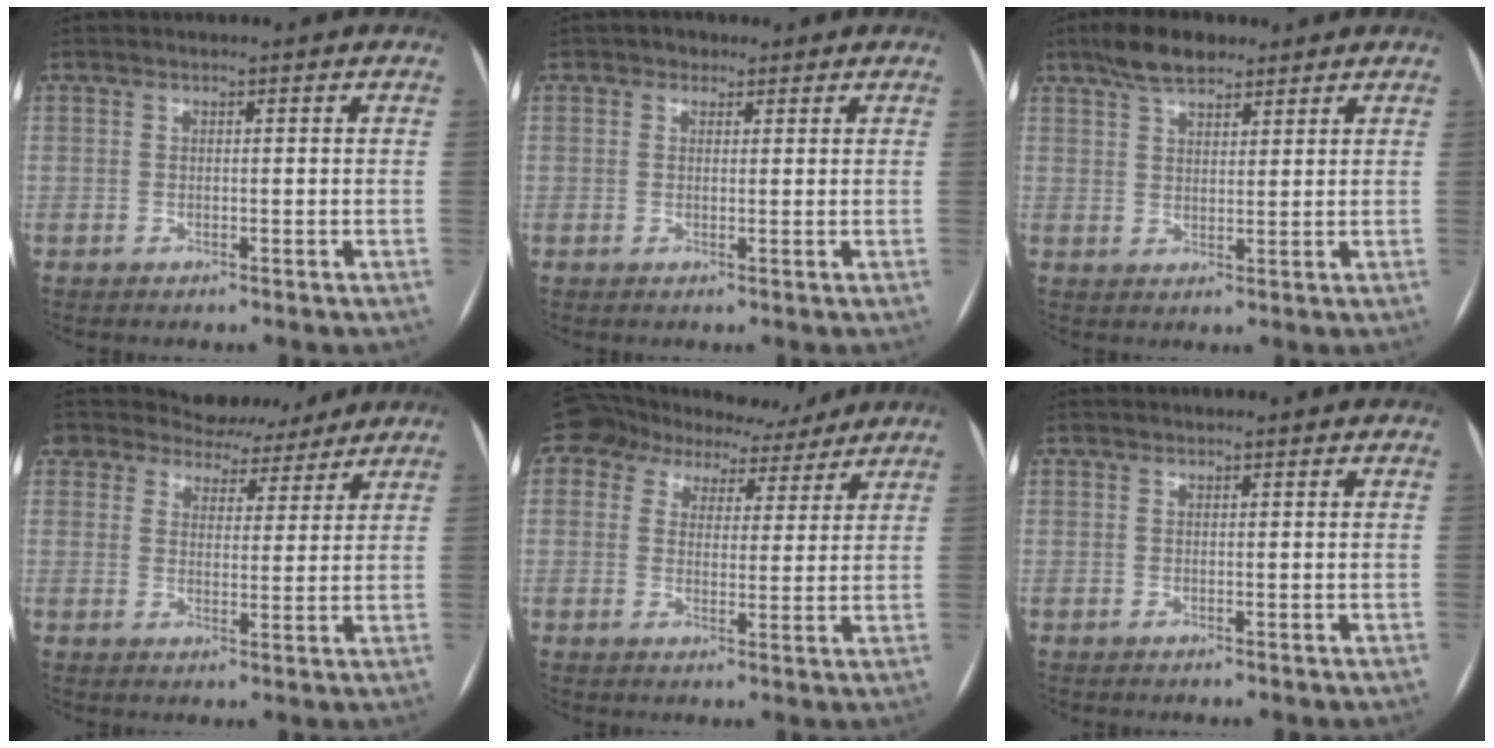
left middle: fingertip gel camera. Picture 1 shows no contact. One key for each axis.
{"total": 1.6, "fx": 0.9, "fy": 1.3, "fz": 0.2, "tx": 0.001, "ty": 0.003, "tz": 0.008}
{"total": 6.4, "fx": 4.8, "fy": 2.5, "fz": 3.4, "tx": -0.064, "ty": 0.016, "tz": 0.085}
{"total": 13.7, "fx": 12.3, "fy": 5.6, "fz": 2.2, "tx": -0.037, "ty": 0.017, "tz": 0.167}
{"total": 12.6, "fx": 10.1, "fy": 6.4, "fz": 4.0, "tx": -0.083, "ty": 0.038, "tz": 0.151}
{"total": 0.0}